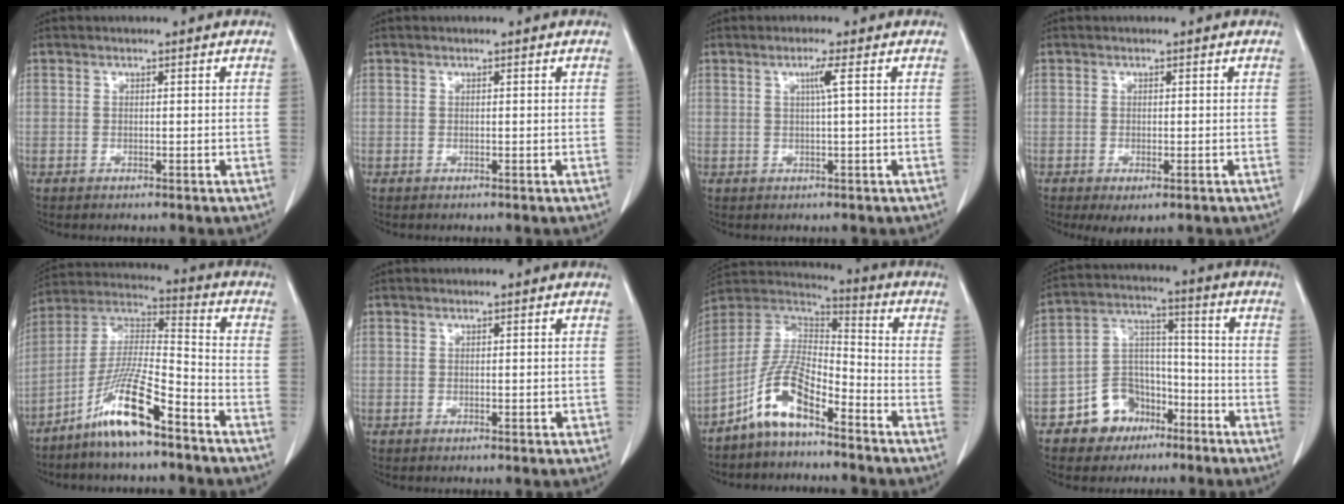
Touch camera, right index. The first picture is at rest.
{"total": 0.0}
{"total": 2.2, "force": [0.6, -0.6, 2.0], "torque": [-0.037, -0.001, 0.012]}
{"total": 2.6, "force": [-1.3, 1.1, 1.9], "torque": [-0.023, -0.004, -0.014]}
{"total": 12.7, "force": [-8.2, 1.1, 9.6], "torque": [-0.193, -0.009, -0.161]}
{"total": 0.8, "force": [-0.1, 0.4, 0.7], "torque": [-0.010, 0.002, 0.002]}
{"total": 10.4, "force": [-6.8, 3.2, 7.2], "torque": [-0.157, 0.020, -0.133]}
{"total": 9.9, "force": [-5.8, 7.3, 3.3], "torque": [-0.060, 0.030, -0.097]}